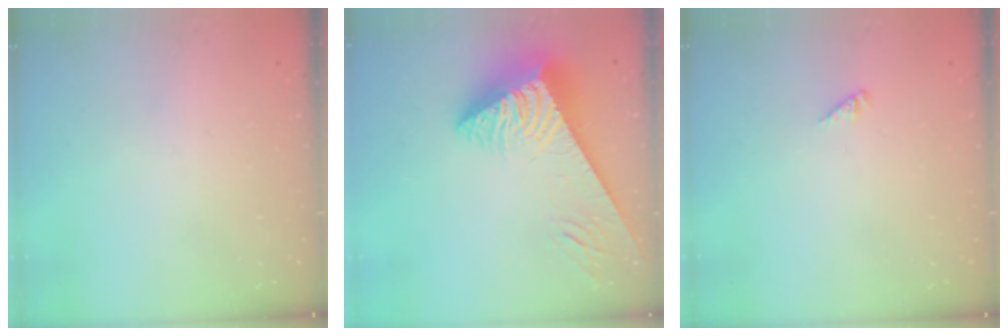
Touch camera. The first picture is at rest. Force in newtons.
{"total": 8.9, "press": 8.9, "slide": 1.1}
{"total": 0.0}